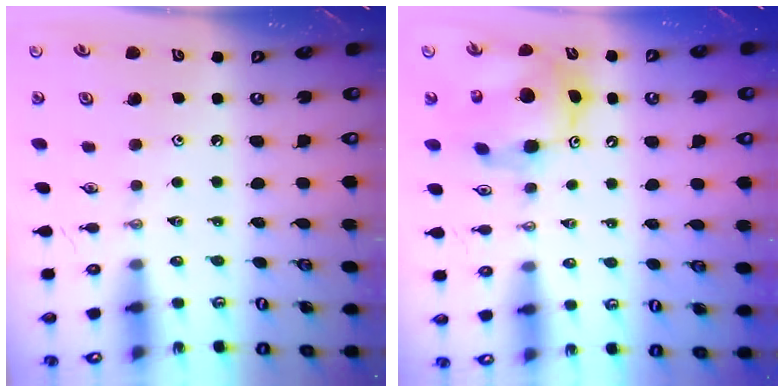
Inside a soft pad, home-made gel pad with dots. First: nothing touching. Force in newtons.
{"total": 11.5, "press": 11.5, "slide": 0.9}